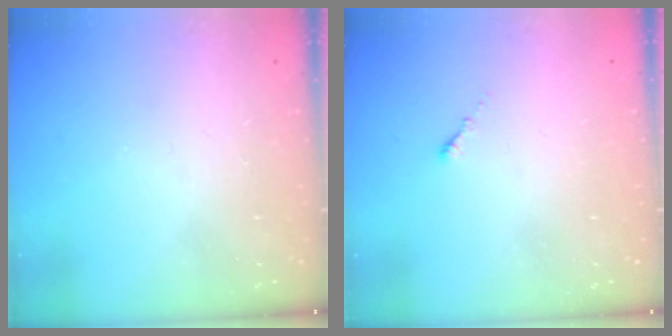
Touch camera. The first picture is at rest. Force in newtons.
{"total": 0.0}